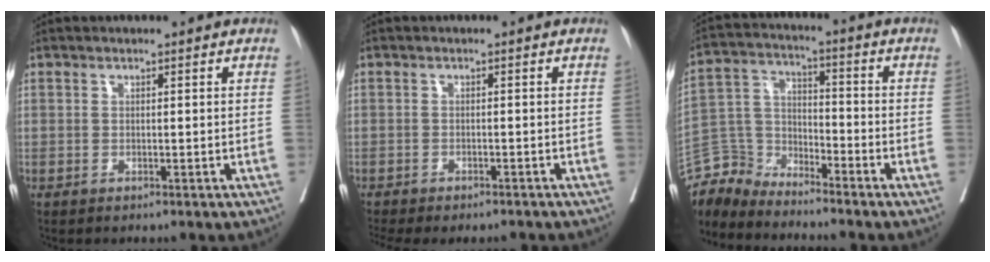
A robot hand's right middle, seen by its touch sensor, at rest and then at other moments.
{"total": 7.5, "force": [-6.7, 1.8, 3.0], "torque": [-0.045, -0.002, -0.090]}
{"total": 7.3, "force": [-7.2, 1.1, -0.8], "torque": [0.014, 0.022, -0.146]}